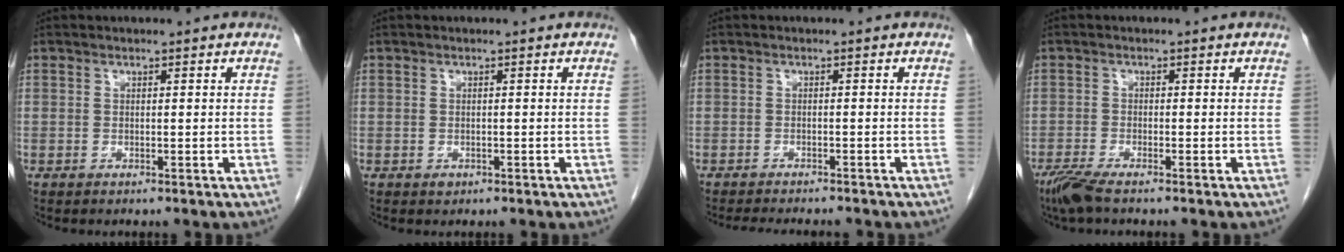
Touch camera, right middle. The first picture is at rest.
{"total": 0.7, "force": [-0.4, 0.6, 0.3], "torque": [-0.003, 0.002, -0.003]}
{"total": 7.7, "force": [-7.0, 1.3, 2.9], "torque": [-0.041, -0.011, -0.093]}
{"total": 3.7, "force": [-2.9, 0.3, 2.3], "torque": [-0.050, -0.010, -0.059]}